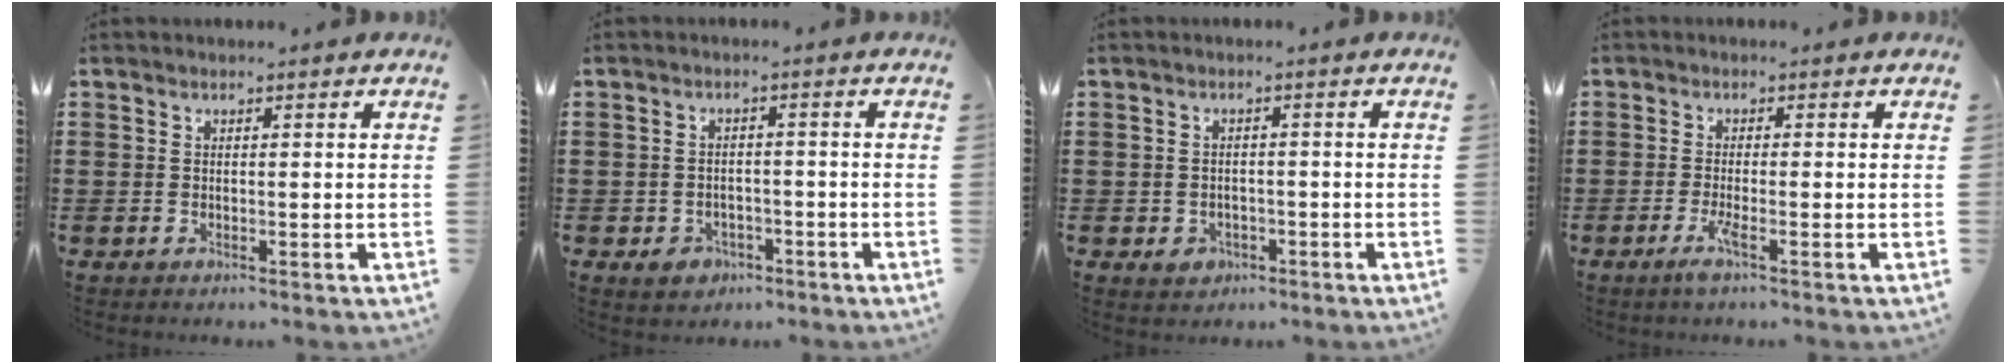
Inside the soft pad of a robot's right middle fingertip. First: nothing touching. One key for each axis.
{"total": 2.6, "fx": -1.9, "fy": 1.7, "fz": 0.6, "tx": -0.016, "ty": 0.003, "tz": -0.041}
{"total": 1.7, "fx": -1.0, "fy": 1.3, "fz": 0.5, "tx": -0.014, "ty": 0.001, "tz": -0.023}
{"total": 2.7, "fx": -1.3, "fy": 0.0, "fz": 2.3, "tx": -0.047, "ty": -0.006, "tz": -0.027}